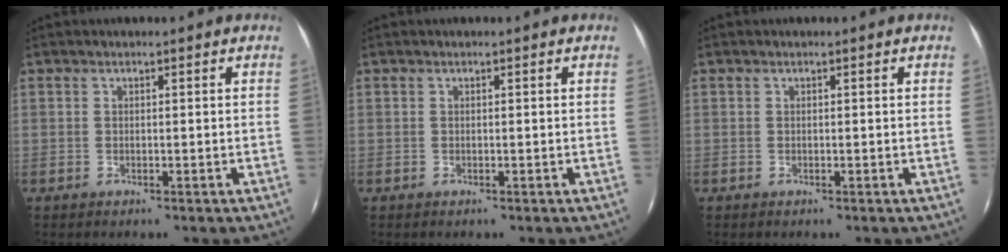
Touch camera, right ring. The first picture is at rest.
{"total": 0.0}
{"total": 0.0}